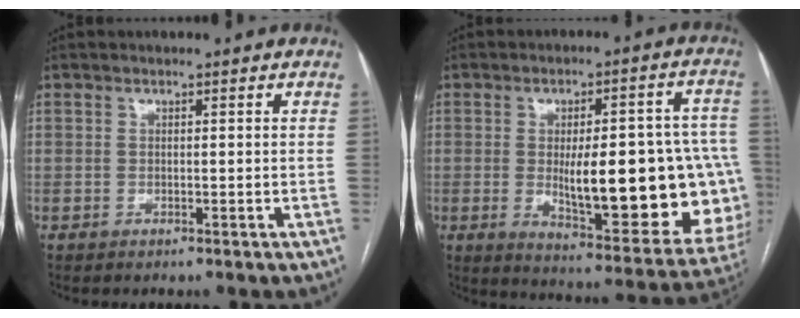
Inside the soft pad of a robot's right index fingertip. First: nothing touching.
{"total": 23.7, "force": [-2.2, 6.9, 22.6], "torque": [-0.224, 0.015, 0.002]}